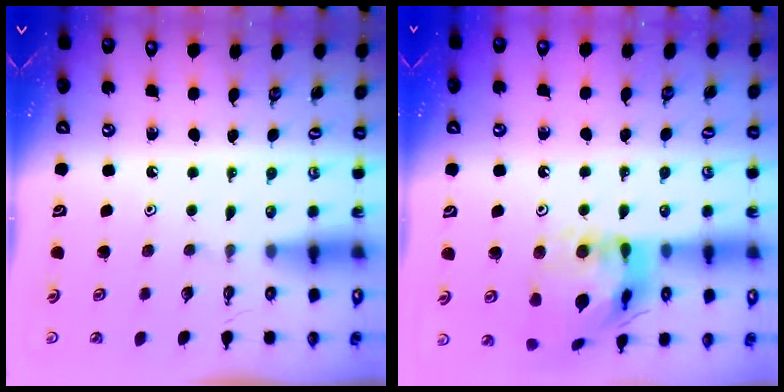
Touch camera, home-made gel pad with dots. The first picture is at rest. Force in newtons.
{"total": 17.5, "press": 17.5, "slide": 1.8}